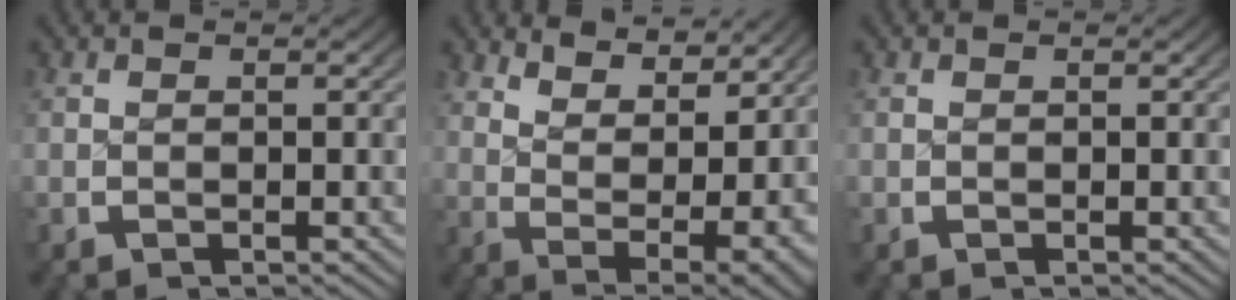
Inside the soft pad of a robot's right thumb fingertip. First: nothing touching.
{"total": 7.3, "force": [1.3, 3.7, 6.2], "torque": [-0.114, -0.039, 0.042]}
{"total": 0.0}